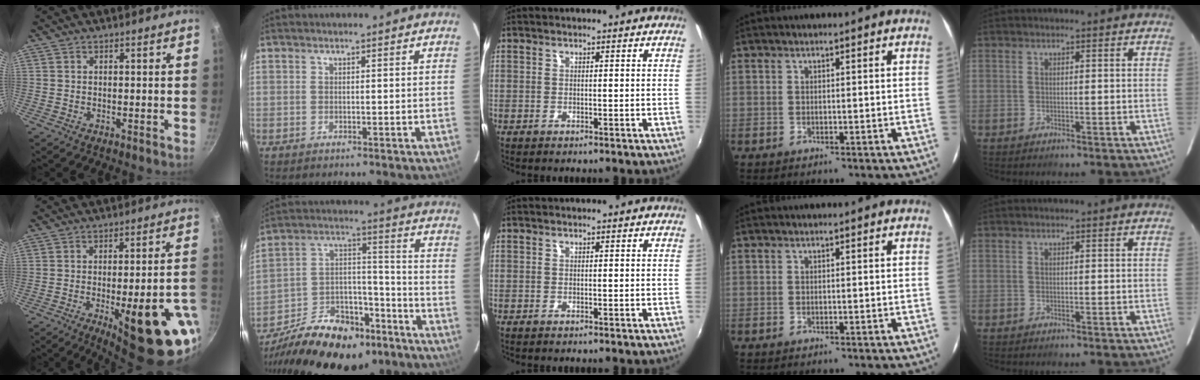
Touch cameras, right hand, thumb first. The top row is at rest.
{"thumb": {"total": 22.1, "force": [-9.6, 6.4, 18.9], "torque": [-0.194, 0.027, -0.120]}, "index": {"total": 21.8, "force": [-15.5, 10.9, 10.9], "torque": [-0.211, 0.027, -0.227]}}